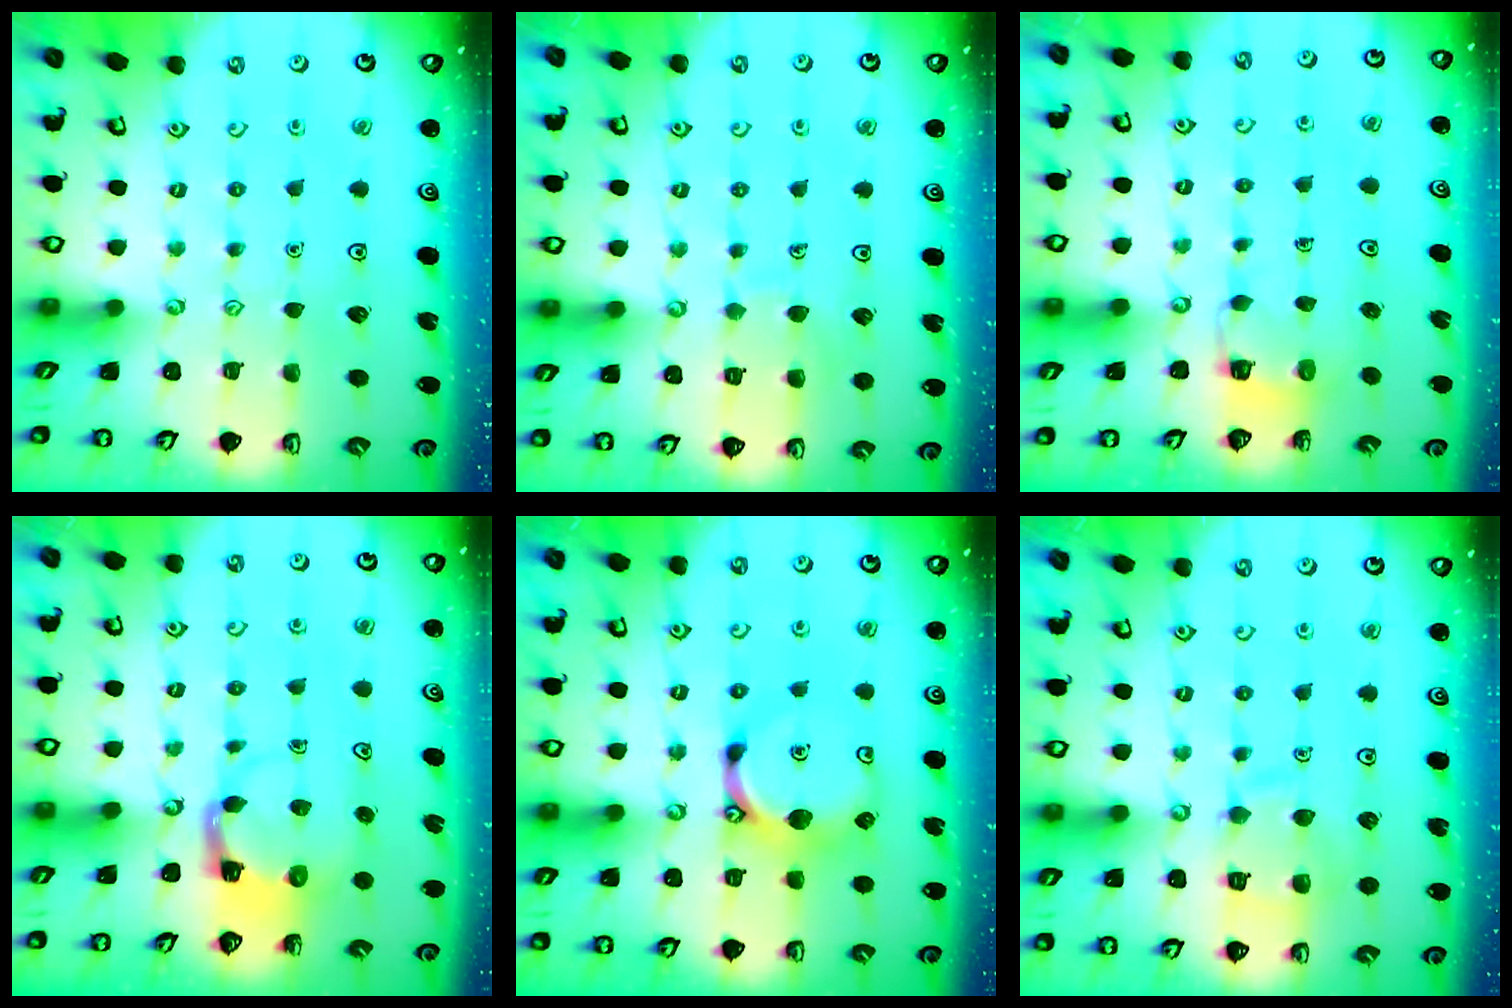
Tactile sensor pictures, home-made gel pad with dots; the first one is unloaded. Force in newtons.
{"total": 6.7, "press": 6.6, "slide": 0.7}
{"total": 2.8, "press": 2.8, "slide": 0.2}
{"total": 3.7, "press": 3.6, "slide": 0.6}
{"total": 11.0, "press": 11.0, "slide": 0.5}
{"total": 11.6, "press": 11.5, "slide": 1.3}